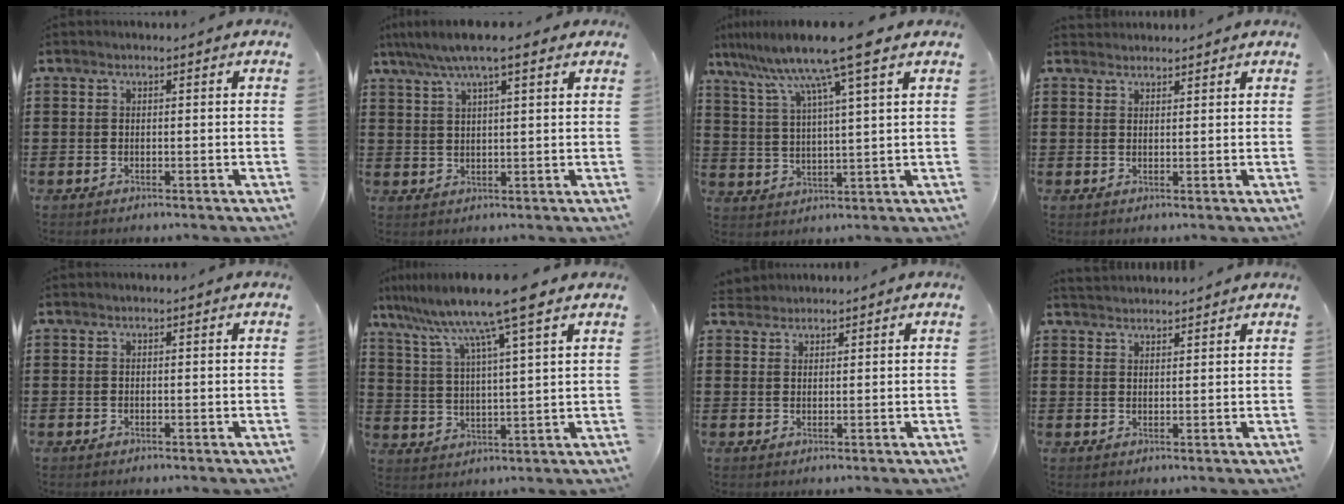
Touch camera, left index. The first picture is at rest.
{"total": 6.5, "force": [4.6, 0.8, 4.5], "torque": [-0.097, -0.005, 0.081]}
{"total": 10.5, "force": [7.9, -0.2, 7.0], "torque": [-0.162, -0.028, 0.127]}
{"total": 1.5, "force": [1.5, 0.3, -0.2], "torque": [0.001, 0.002, 0.029]}
{"total": 0.0}
{"total": 11.1, "force": [8.8, -0.1, 6.7], "torque": [-0.153, -0.041, 0.142]}
{"total": 1.8, "force": [1.7, 0.5, -0.2], "torque": [-0.002, 0.004, 0.034]}
{"total": 2.1, "force": [2.1, 0.1, -0.3], "torque": [0.000, -0.001, 0.041]}